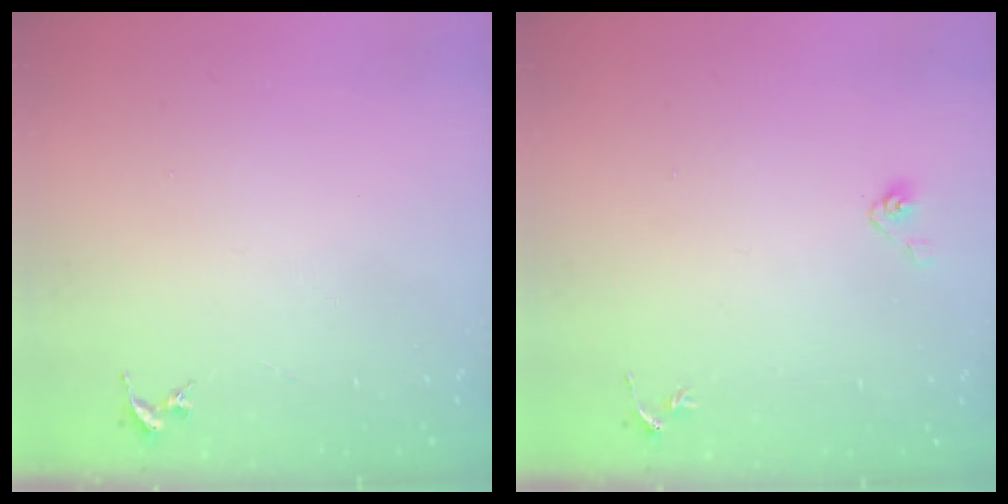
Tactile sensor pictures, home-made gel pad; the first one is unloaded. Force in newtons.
{"total": 3.9, "press": 3.7, "slide": 1.3}